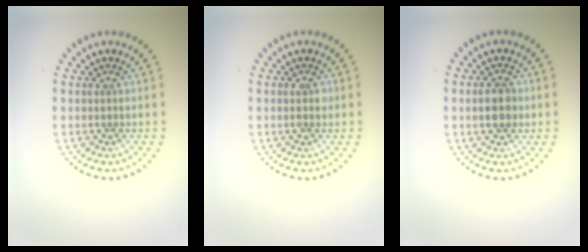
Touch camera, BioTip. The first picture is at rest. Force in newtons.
{"total": 1.2, "press": 1.2, "slide": 0.1}
{"total": 3.3, "press": 3.3, "slide": 0.3}